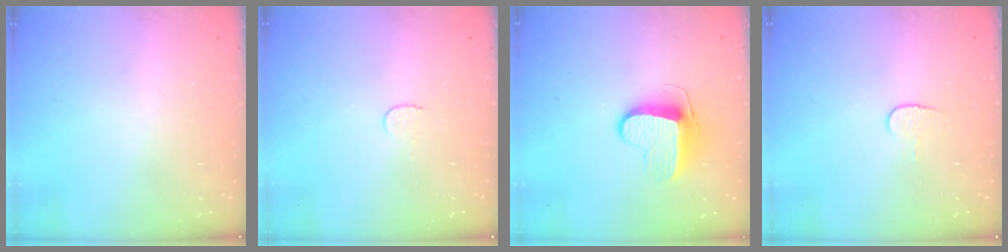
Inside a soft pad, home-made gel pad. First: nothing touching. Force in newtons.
{"total": 3.6, "press": 3.6, "slide": 0.4}
{"total": 9.2, "press": 9.2, "slide": 0.3}
{"total": 4.5, "press": 4.5, "slide": 0.5}